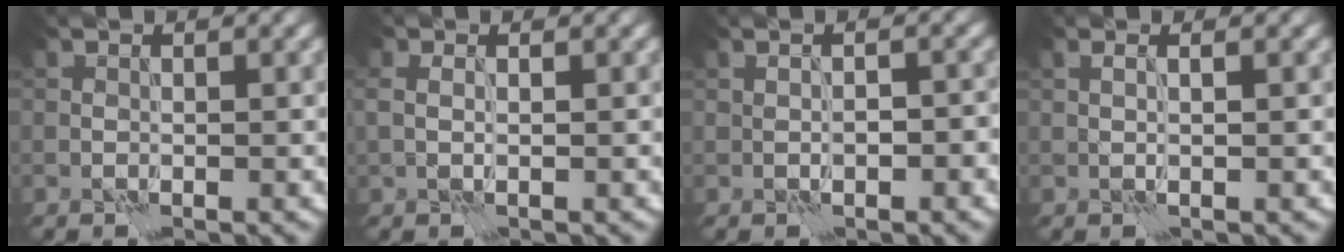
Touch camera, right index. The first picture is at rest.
{"total": 1.5, "force": [0.3, 0.7, 1.3], "torque": [-0.029, 0.003, 0.006]}
{"total": 2.8, "force": [-0.1, 1.5, 2.4], "torque": [-0.016, 0.007, -0.002]}
{"total": 1.2, "force": [0.5, 0.3, 1.1], "torque": [-0.016, -0.006, 0.003]}